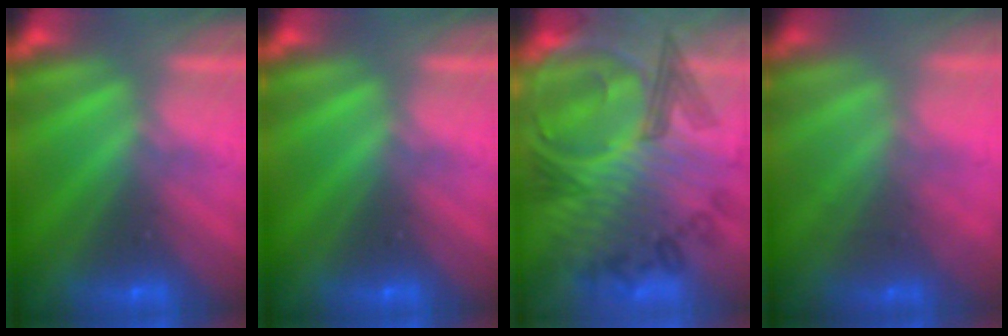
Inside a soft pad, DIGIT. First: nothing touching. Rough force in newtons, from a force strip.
{"total": 0.0}
{"total": 7.0}
{"total": 1.6}